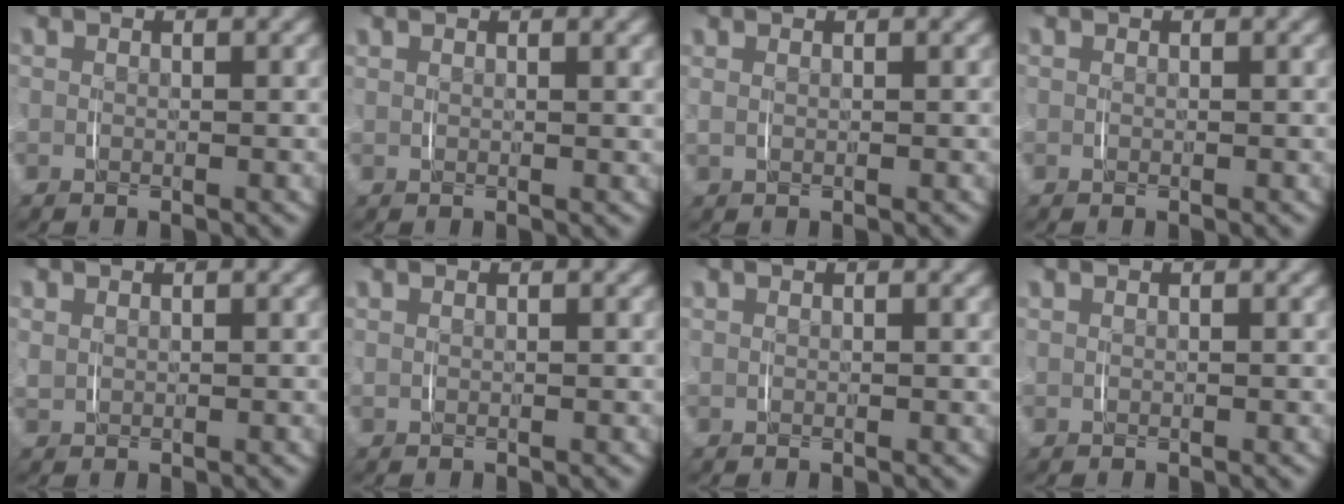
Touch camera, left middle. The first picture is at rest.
{"total": 1.6, "force": [1.0, 0.1, 1.2], "torque": [-0.016, 0.008, 0.016]}
{"total": 1.3, "force": [0.7, 0.6, 0.9], "torque": [-0.023, 0.004, 0.013]}
{"total": 0.0}
{"total": 1.1, "force": [0.7, 0.6, 0.5], "torque": [-0.016, 0.002, 0.017]}
{"total": 1.0, "force": [0.7, 0.3, 0.7], "torque": [-0.012, 0.005, 0.012]}
{"total": 0.9, "force": [0.7, 0.1, 0.6], "torque": [-0.010, 0.006, 0.011]}
{"total": 0.6, "force": [0.4, 0.2, 0.4], "torque": [-0.008, 0.003, 0.009]}